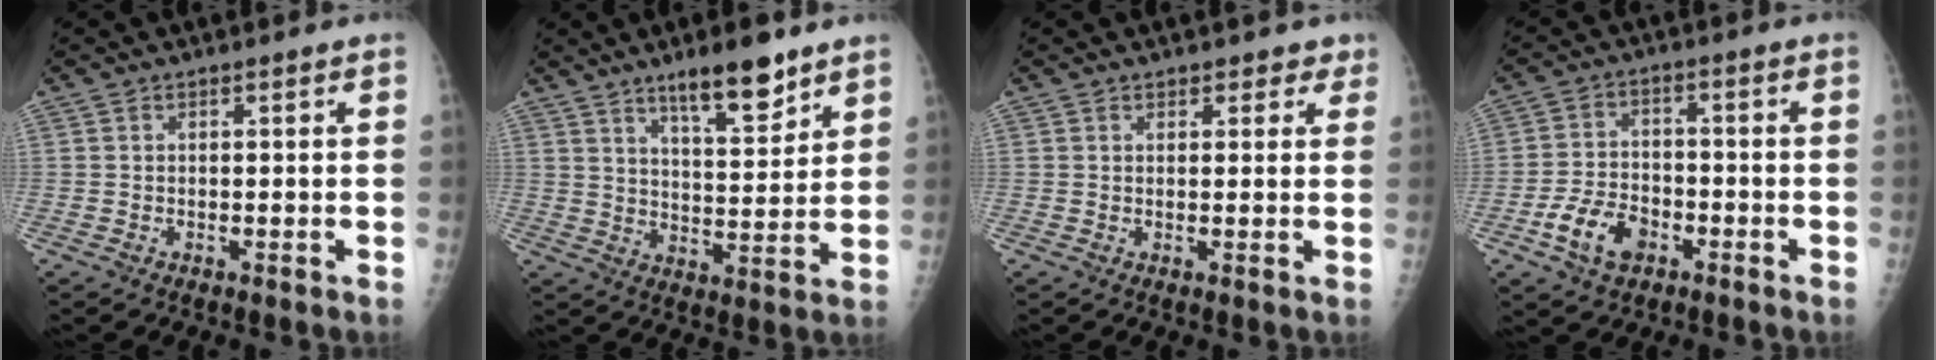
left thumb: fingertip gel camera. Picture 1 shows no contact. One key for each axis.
{"total": 10.6, "fx": 7.4, "fy": 2.8, "fz": 7.1, "tx": -0.090, "ty": -0.049, "tz": 0.122}
{"total": 2.6, "fx": 1.8, "fy": 1.7, "fz": 0.6, "tx": 0.026, "ty": -0.006, "tz": 0.015}
{"total": 8.4, "fx": -4.2, "fy": 5.5, "fz": 4.8, "tx": -0.075, "ty": 0.021, "tz": -0.073}